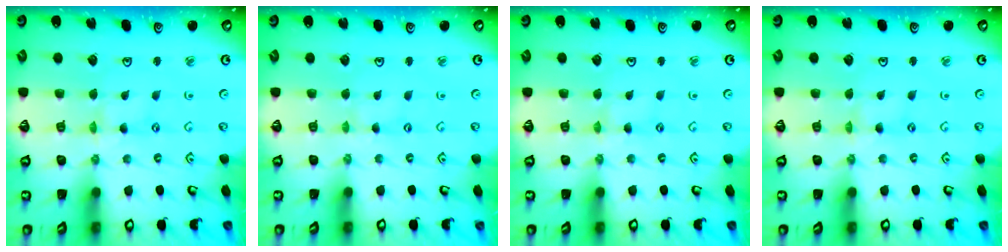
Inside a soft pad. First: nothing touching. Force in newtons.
{"total": 0.6, "press": 0.5, "slide": 0.2}
{"total": 2.1, "press": 2.1, "slide": 0.4}
{"total": 0.0}